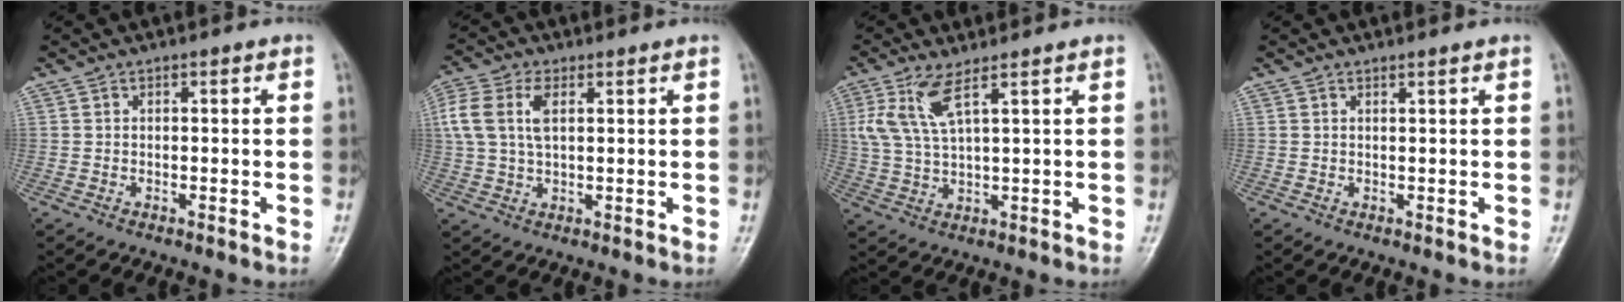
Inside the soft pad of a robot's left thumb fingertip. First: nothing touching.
{"total": 8.9, "force": [2.7, 4.7, 7.0], "torque": [-0.169, 0.015, 0.056]}
{"total": 6.7, "force": [3.3, 1.4, 5.6], "torque": [-0.140, -0.009, 0.076]}
{"total": 0.6, "force": [0.5, -0.3, 0.1], "torque": [-0.011, -0.008, 0.012]}